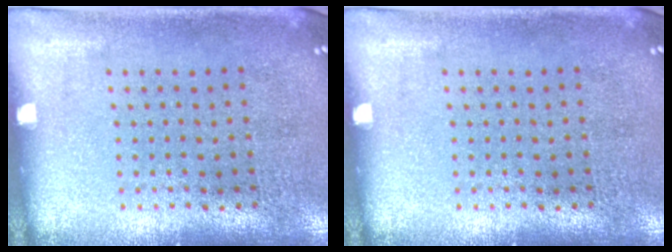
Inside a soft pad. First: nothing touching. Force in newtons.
{"total": 0.0}